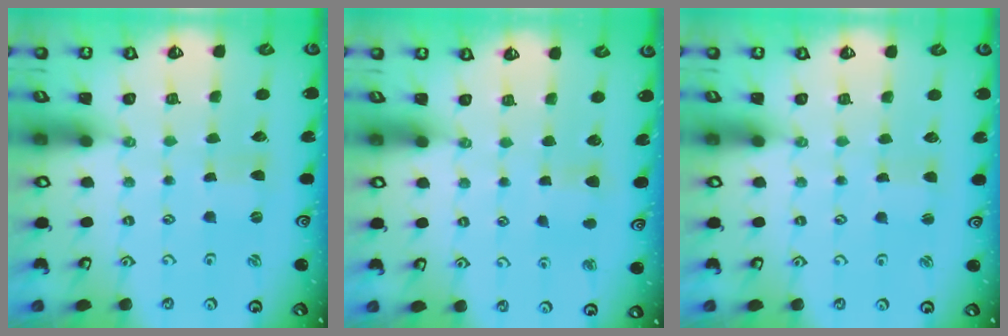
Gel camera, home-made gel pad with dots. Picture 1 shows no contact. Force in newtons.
{"total": 3.9, "press": 3.8, "slide": 0.6}
{"total": 1.3, "press": 1.3, "slide": 0.0}